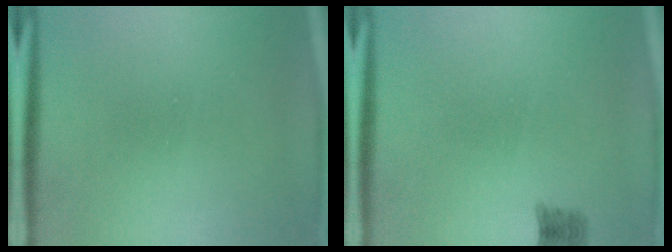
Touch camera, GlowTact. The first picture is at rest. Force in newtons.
{"total": 2.0}